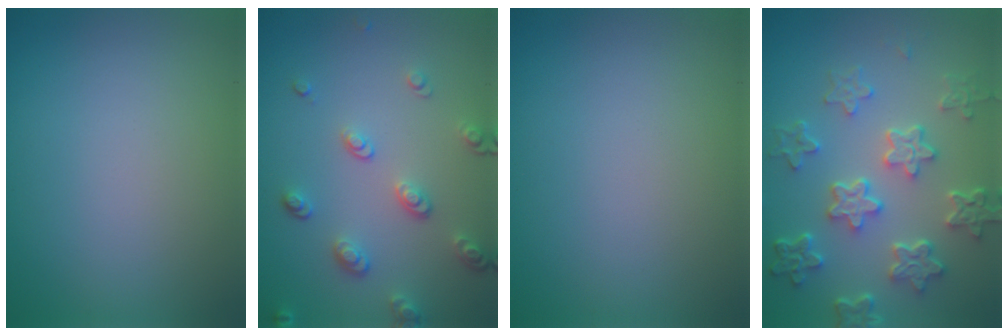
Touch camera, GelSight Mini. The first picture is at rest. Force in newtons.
{"total": 3.2, "press": 2.6, "slide": 1.8}
{"total": 0.0}
{"total": 6.1, "press": 4.6, "slide": 4.0}